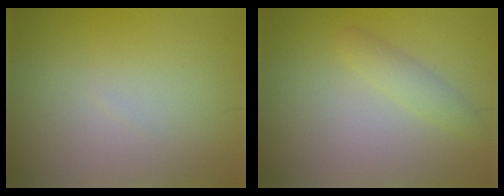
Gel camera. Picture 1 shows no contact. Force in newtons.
{"total": 1.8, "press": 1.8, "slide": 0.1}